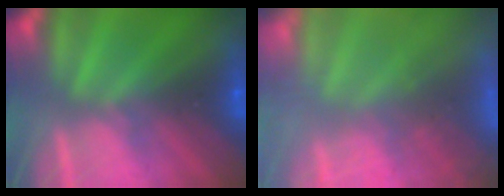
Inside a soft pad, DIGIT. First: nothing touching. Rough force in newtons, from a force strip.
{"total": 7.6}